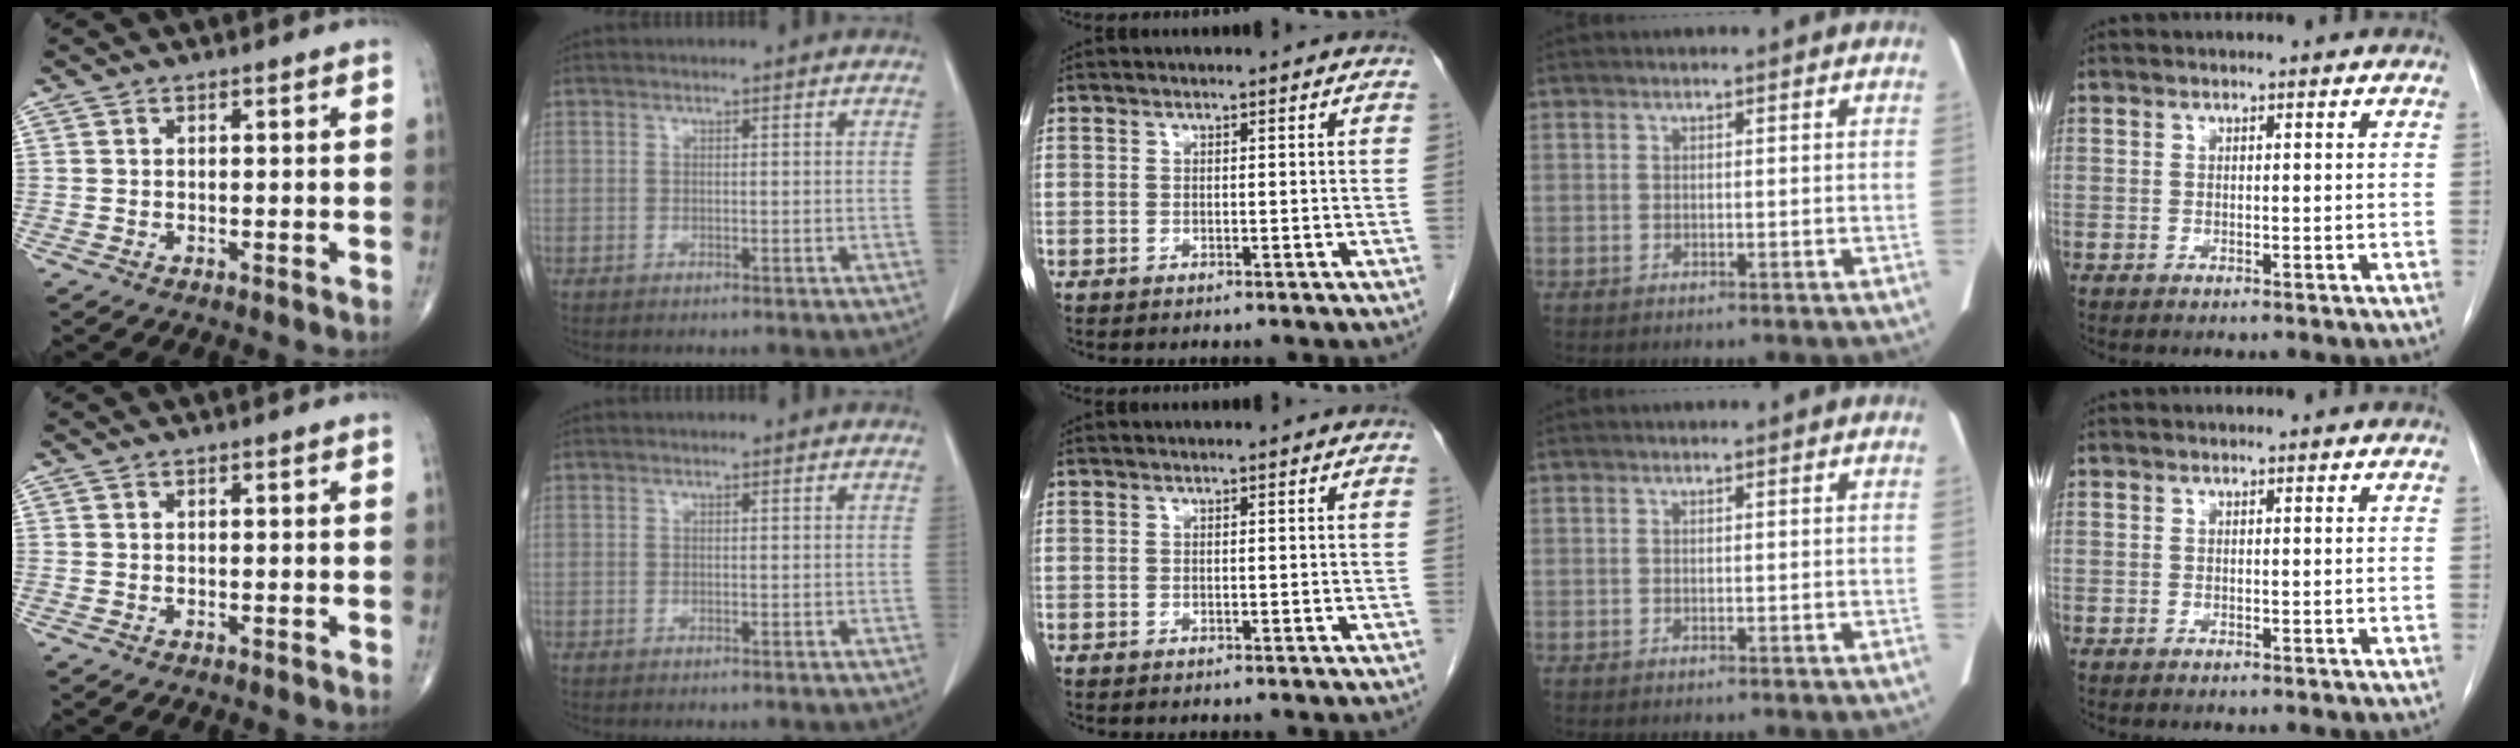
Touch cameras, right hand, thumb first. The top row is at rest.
{}